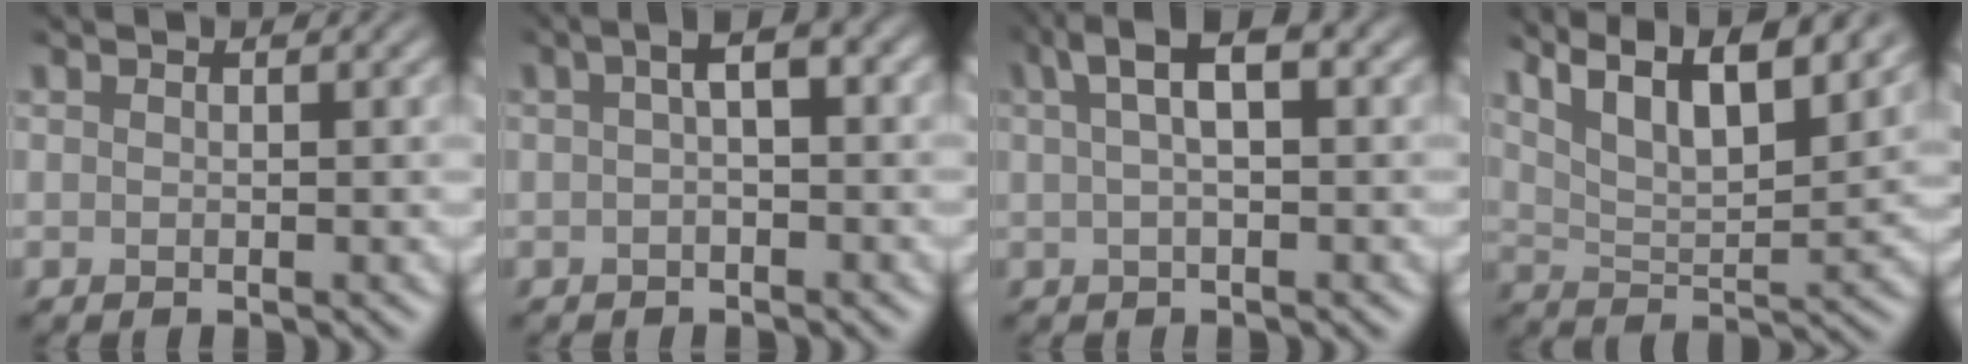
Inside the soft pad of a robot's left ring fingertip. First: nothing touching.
{"total": 2.2, "force": [0.2, 0.3, 2.1], "torque": [-0.036, 0.008, -0.001]}
{"total": 3.9, "force": [1.5, 1.0, 3.5], "torque": [-0.059, 0.011, 0.020]}
{"total": 12.0, "force": [8.2, 3.6, 8.0], "torque": [-0.125, 0.036, 0.104]}